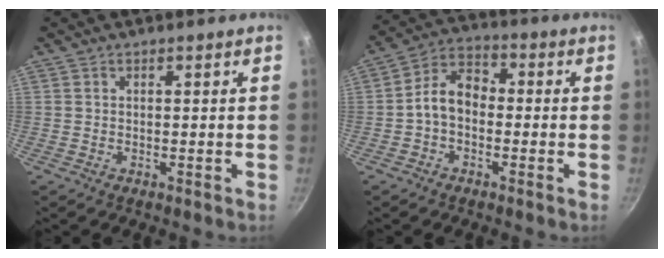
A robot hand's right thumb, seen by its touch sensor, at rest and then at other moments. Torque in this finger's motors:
{"motor_torque": [0.04, -0.23, 0.86, -0.23, 0.08]}